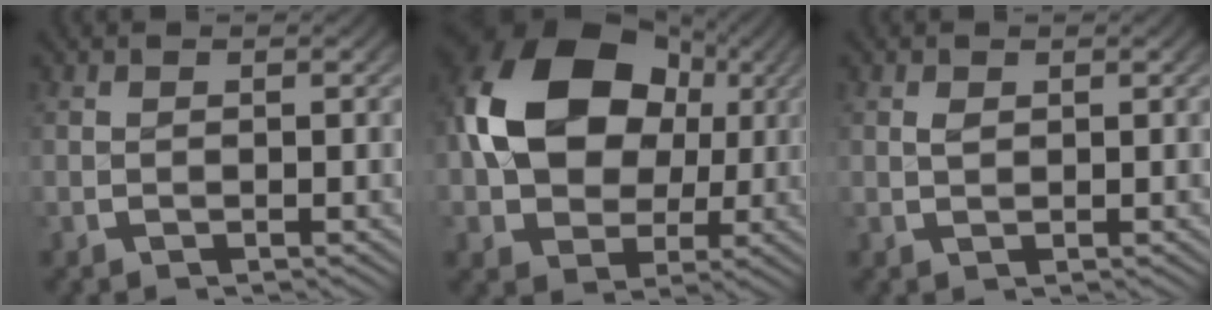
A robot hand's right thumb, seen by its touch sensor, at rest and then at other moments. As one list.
[{"total": 13.8, "force": [2.0, 9.9, 9.5], "torque": [-0.214, -0.035, 0.055]}, {"total": 0.5, "force": [0.3, 0.3, 0.3], "torque": [-0.006, -0.005, 0.013]}]